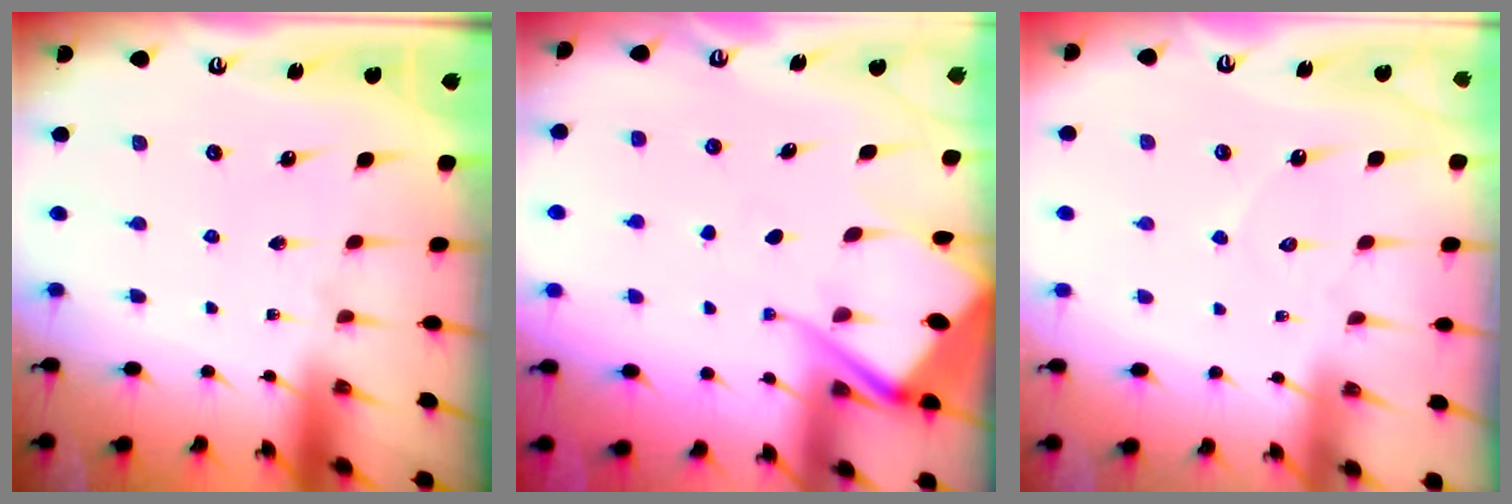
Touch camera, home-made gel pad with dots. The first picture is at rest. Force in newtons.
{"total": 8.9, "press": 8.8, "slide": 0.7}
{"total": 4.0, "press": 4.0, "slide": 0.3}